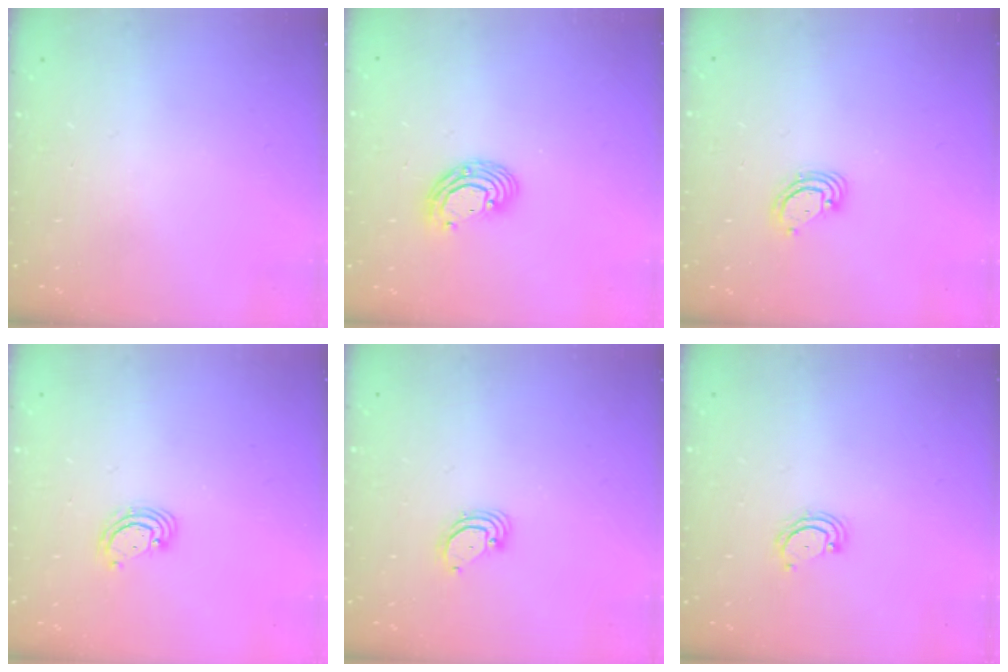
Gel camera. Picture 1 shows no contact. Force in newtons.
{"total": 8.0, "press": 7.9, "slide": 1.2}
{"total": 3.7, "press": 3.7, "slide": 0.3}
{"total": 3.0, "press": 2.9, "slide": 0.3}
{"total": 3.7, "press": 3.7, "slide": 0.3}
{"total": 3.6, "press": 3.6, "slide": 0.3}